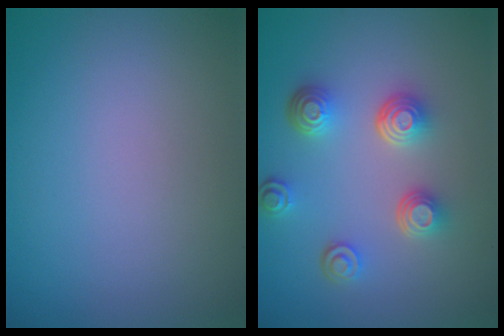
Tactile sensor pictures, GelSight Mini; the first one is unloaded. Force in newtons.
{"total": 4.4, "press": 3.4, "slide": 2.8}